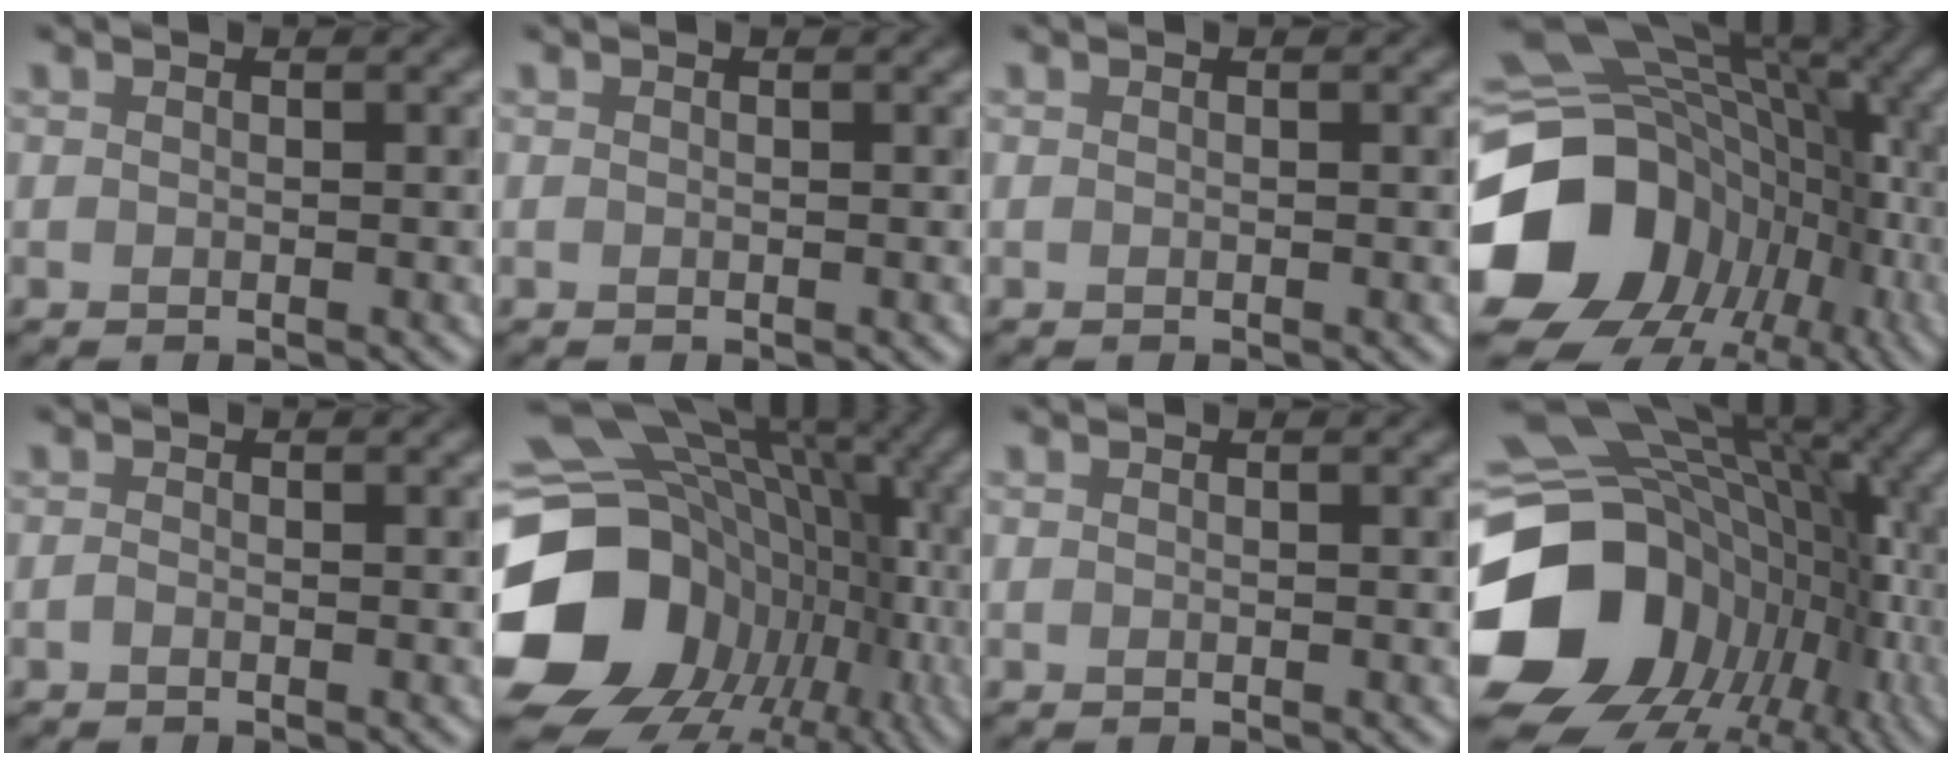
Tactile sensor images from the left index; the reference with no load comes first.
{"total": 0.0}
{"total": 0.0}
{"total": 18.9, "force": [-5.6, 16.0, 8.2], "torque": [-0.191, -0.012, -0.092]}
{"total": 0.0}
{"total": 19.2, "force": [-3.8, 16.2, 9.5], "torque": [-0.188, 0.004, -0.057]}
{"total": 0.0}
{"total": 18.7, "force": [-4.4, 15.5, 9.6], "torque": [-0.194, -0.007, -0.063]}